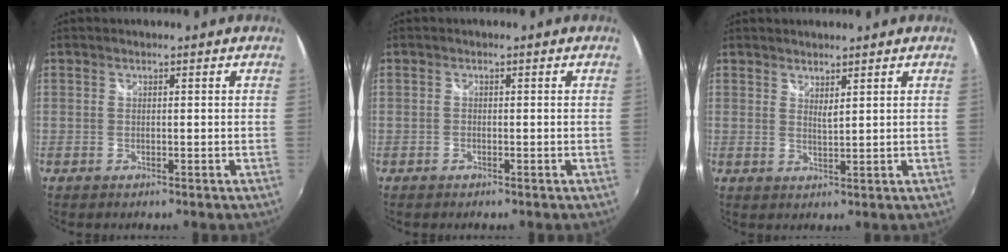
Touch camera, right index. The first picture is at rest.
{"total": 0.6, "force": [-0.5, 0.3, 0.1], "torque": [-0.003, -0.003, -0.011]}
{"total": 2.1, "force": [1.9, 0.3, 1.0], "torque": [-0.018, -0.001, 0.031]}